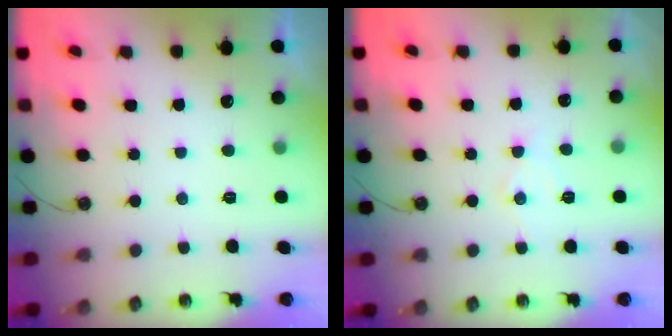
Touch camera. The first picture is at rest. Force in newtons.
{"total": 7.1, "press": 7.1, "slide": 0.4}